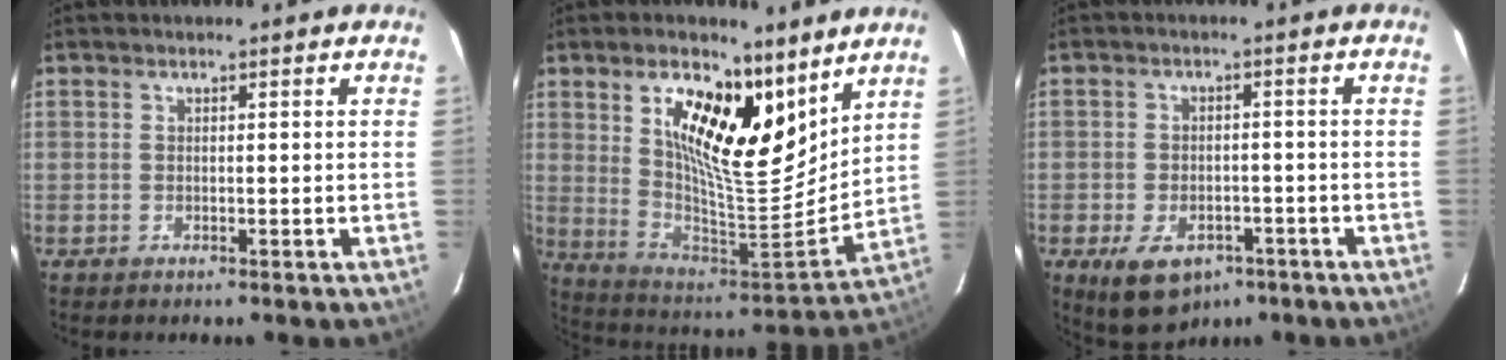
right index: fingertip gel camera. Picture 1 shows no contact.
{"total": 18.9, "force": [10.4, 7.8, 13.6], "torque": [-0.232, -0.011, 0.188]}
{"total": 10.4, "force": [-5.8, 6.6, 5.6], "torque": [-0.122, -0.011, -0.078]}